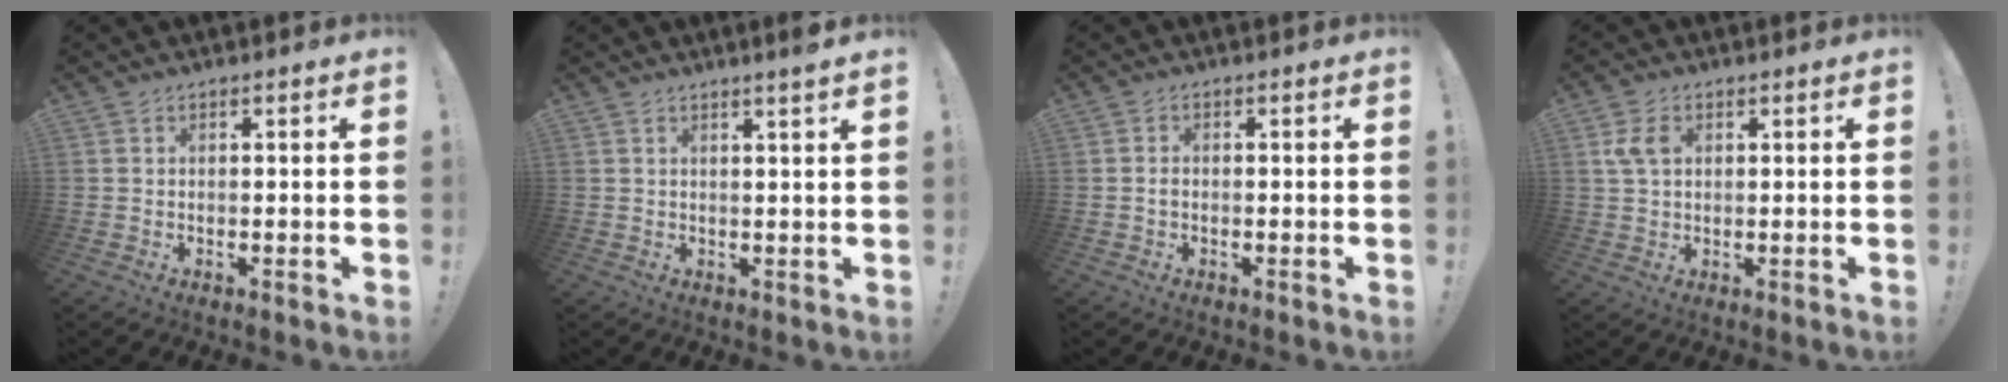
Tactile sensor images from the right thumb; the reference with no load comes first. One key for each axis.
{"total": 2.9, "fx": 2.2, "fy": -0.6, "fz": 1.9, "tx": -0.024, "ty": -0.016, "tz": 0.033}
{"total": 0.9, "fx": -0.4, "fy": 0.6, "fz": 0.6, "tx": -0.011, "ty": 0.006, "tz": -0.007}
{"total": 5.4, "fx": 1.6, "fy": 3.7, "fz": 3.5, "tx": -0.070, "ty": 0.002, "tz": 0.032}